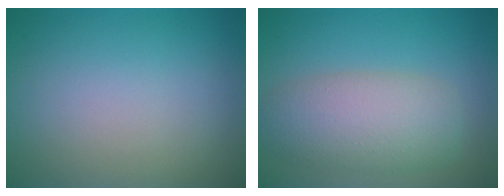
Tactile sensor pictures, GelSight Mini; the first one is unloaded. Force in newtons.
{"total": 5.1, "press": 5.1, "slide": 0.6}